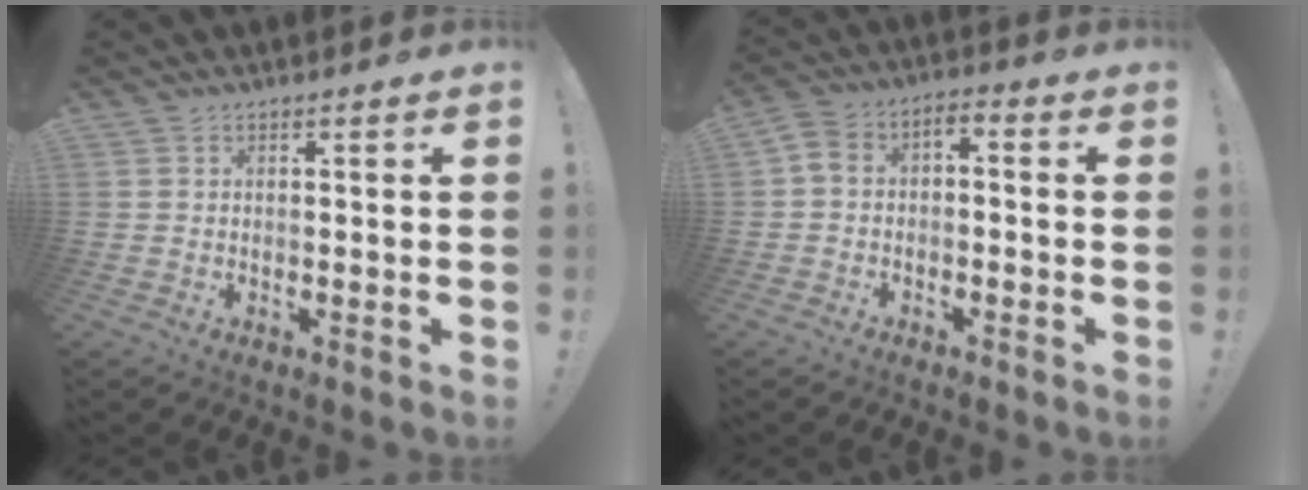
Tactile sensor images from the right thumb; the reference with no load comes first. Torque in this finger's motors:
{"motor_torque": [0.09, 0.19, 0.01, -0.09, 0.03]}